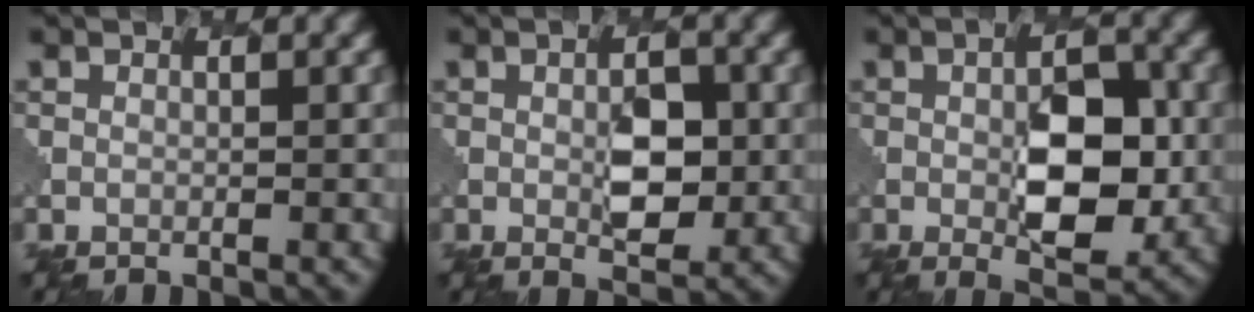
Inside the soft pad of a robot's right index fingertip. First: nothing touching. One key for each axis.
{"total": 3.3, "fx": 0.0, "fy": 1.6, "fz": 2.9, "tx": -0.043, "ty": -0.003, "tz": 0.005}
{"total": 6.5, "fx": -0.5, "fy": 2.9, "fz": 5.7, "tx": -0.082, "ty": -0.003, "tz": -0.005}